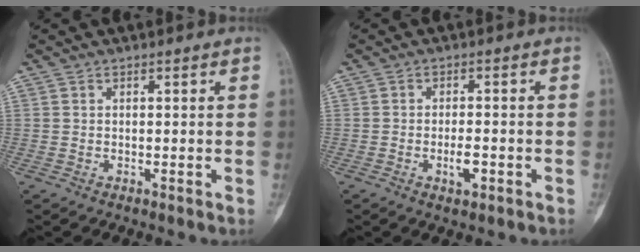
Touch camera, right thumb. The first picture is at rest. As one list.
[{"total": 3.4, "force": [-1.4, 1.3, 2.8], "torque": [-0.047, 0.004, -0.020]}]